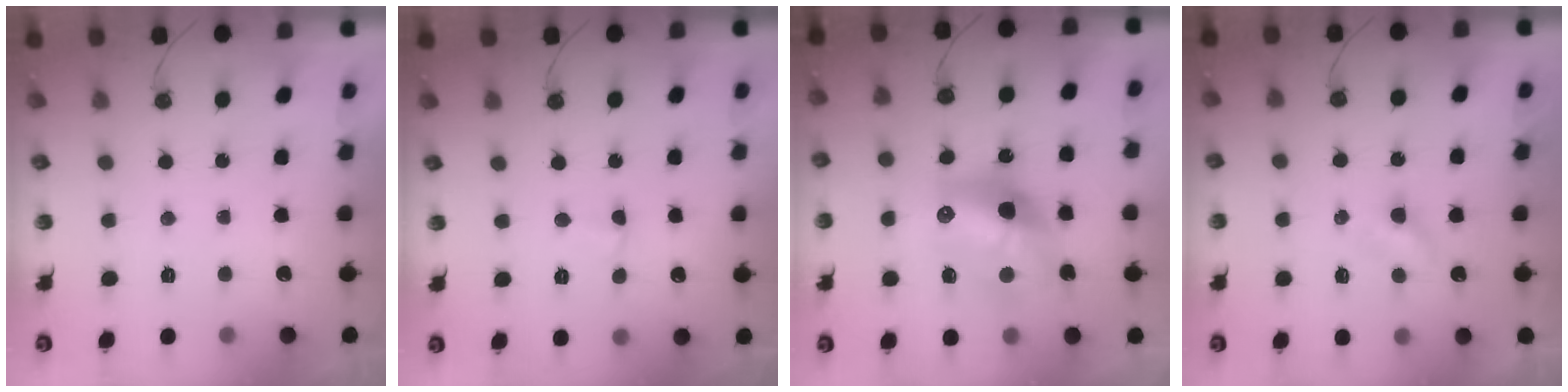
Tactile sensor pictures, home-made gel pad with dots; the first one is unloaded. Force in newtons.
{"total": 2.7, "press": 2.6, "slide": 0.7}
{"total": 15.2, "press": 15.1, "slide": 1.3}
{"total": 3.6, "press": 3.6, "slide": 0.5}